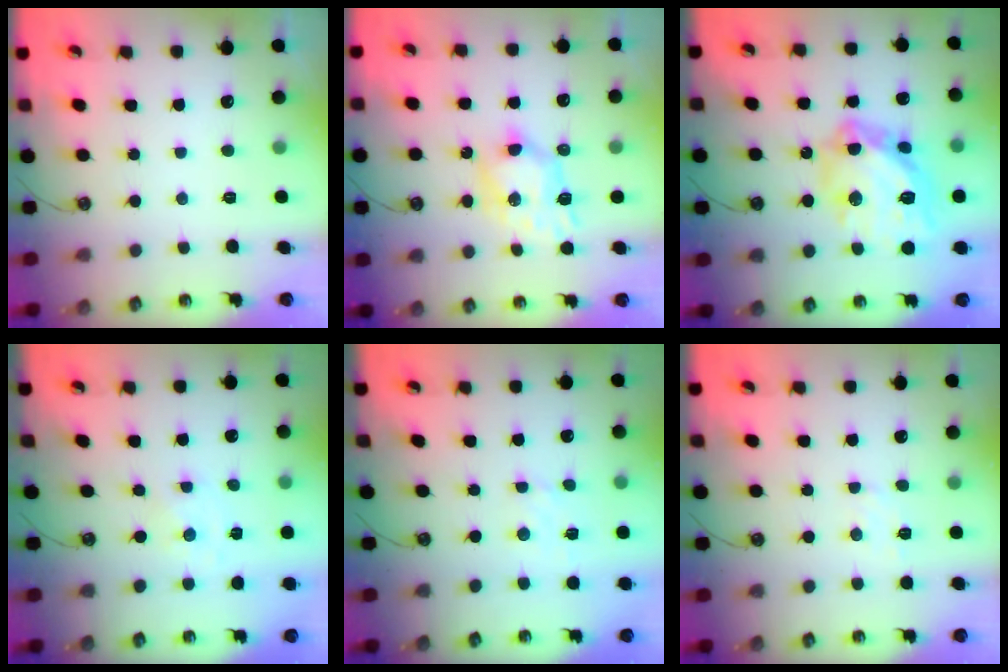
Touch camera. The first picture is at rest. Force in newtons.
{"total": 8.1, "press": 8.1, "slide": 0.2}
{"total": 19.9, "press": 19.7, "slide": 2.2}
{"total": 0.0}
{"total": 2.8, "press": 2.8, "slide": 0.4}
{"total": 5.2, "press": 5.1, "slide": 0.6}